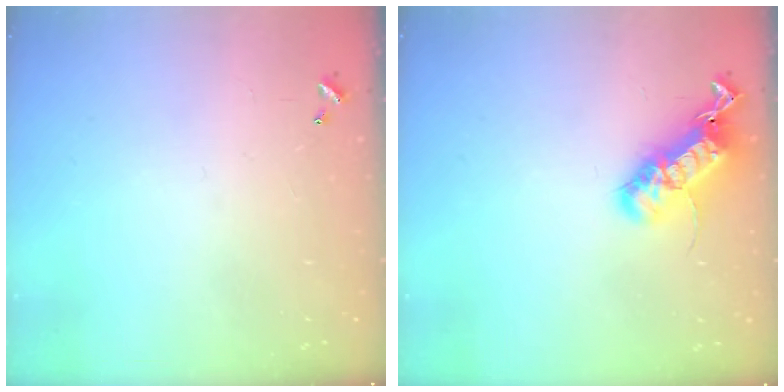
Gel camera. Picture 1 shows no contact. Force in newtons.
{"total": 20.4, "press": 20.4, "slide": 0.4}